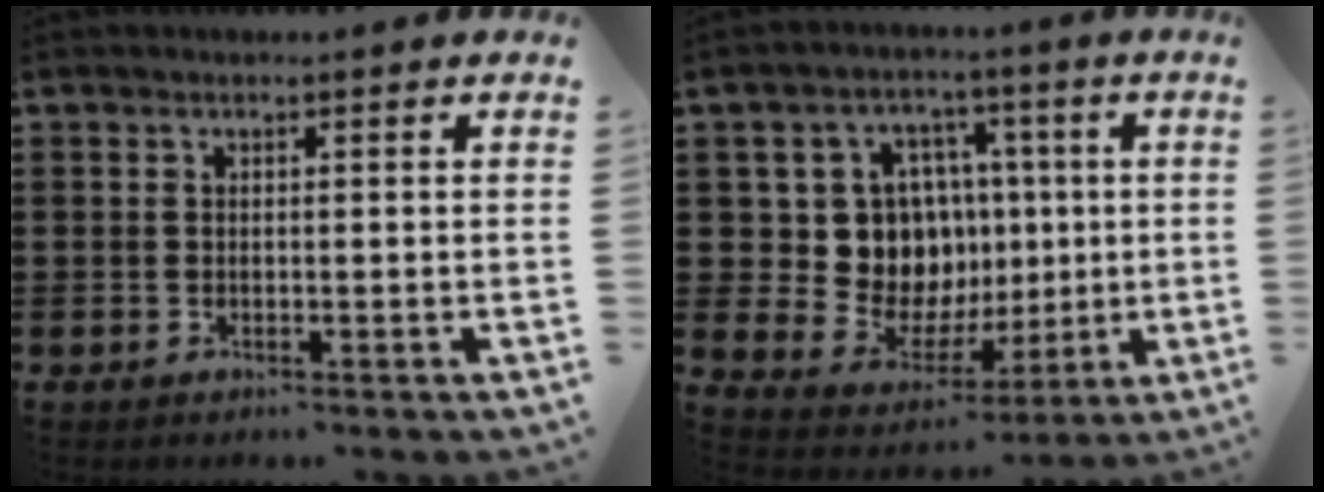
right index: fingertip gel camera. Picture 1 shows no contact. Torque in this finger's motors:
{"motor_torque": [1.88, -0.26, 0.67, 0.05]}